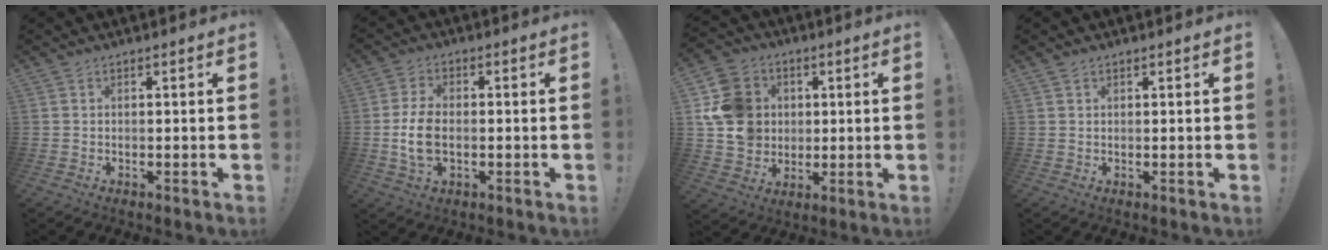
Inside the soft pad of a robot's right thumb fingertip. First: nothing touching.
{"total": 8.3, "force": [-1.4, 4.8, 6.6], "torque": [-0.125, -0.005, -0.022]}
{"total": 14.6, "force": [3.0, 12.9, 6.1], "torque": [-0.103, 0.003, 0.069]}
{"total": 0.8, "force": [0.6, 0.5, 0.1], "torque": [0.001, -0.001, 0.012]}